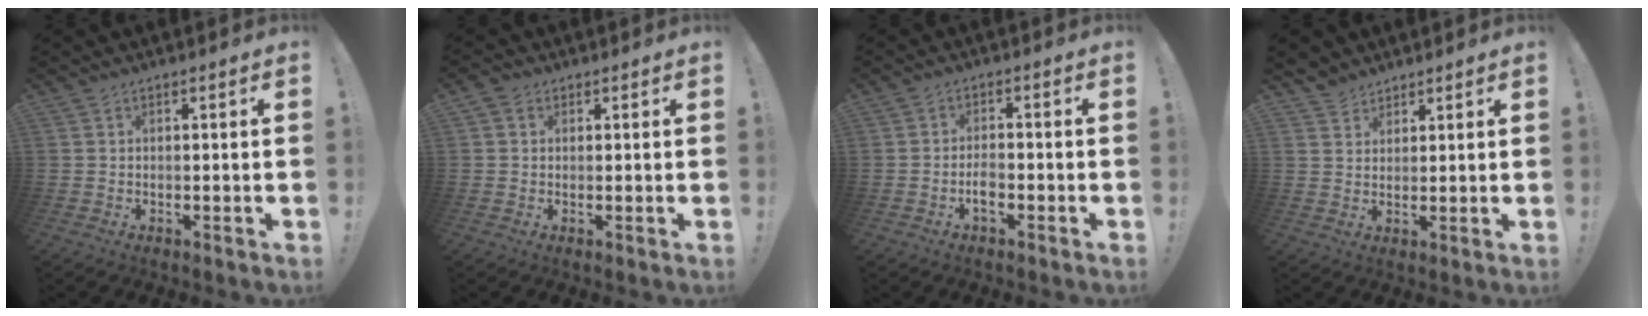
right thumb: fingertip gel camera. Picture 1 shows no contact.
{"total": 1.7, "force": [0.7, 1.5, 0.6], "torque": [-0.010, -0.001, 0.012]}
{"total": 3.6, "force": [-1.9, 2.2, 2.1], "torque": [-0.021, 0.001, -0.035]}
{"total": 4.0, "force": [3.3, 2.3, 0.2], "torque": [-0.007, -0.021, 0.063]}